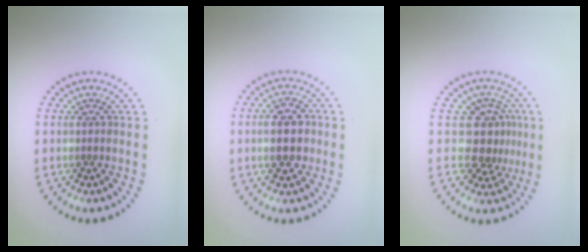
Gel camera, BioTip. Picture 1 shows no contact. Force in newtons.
{"total": 3.7, "press": 3.7, "slide": 0.2}
{"total": 3.6, "press": 2.9, "slide": 2.1}